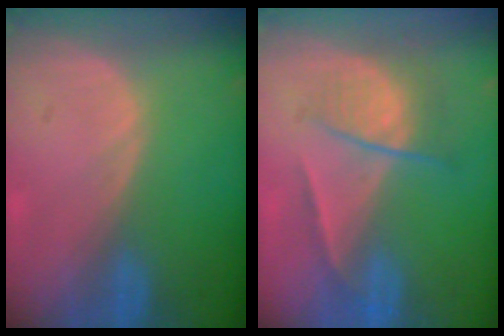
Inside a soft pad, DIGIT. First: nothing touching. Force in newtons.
{"total": 6.7, "press": 5.8, "slide": 3.5}